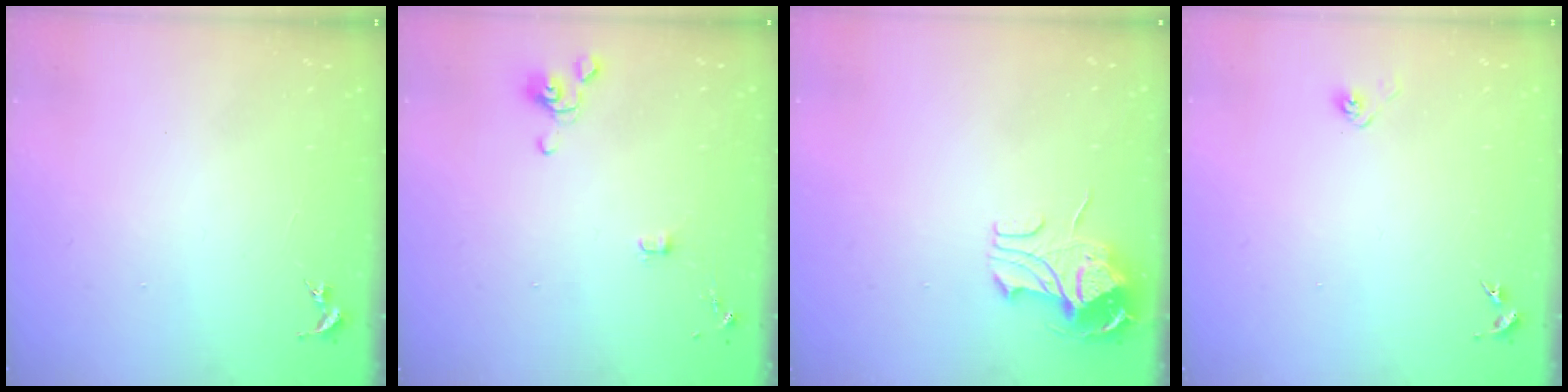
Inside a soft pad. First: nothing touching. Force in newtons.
{"total": 4.1, "press": 4.0, "slide": 0.7}
{"total": 10.0, "press": 9.9, "slide": 0.6}
{"total": 2.8, "press": 2.6, "slide": 1.1}